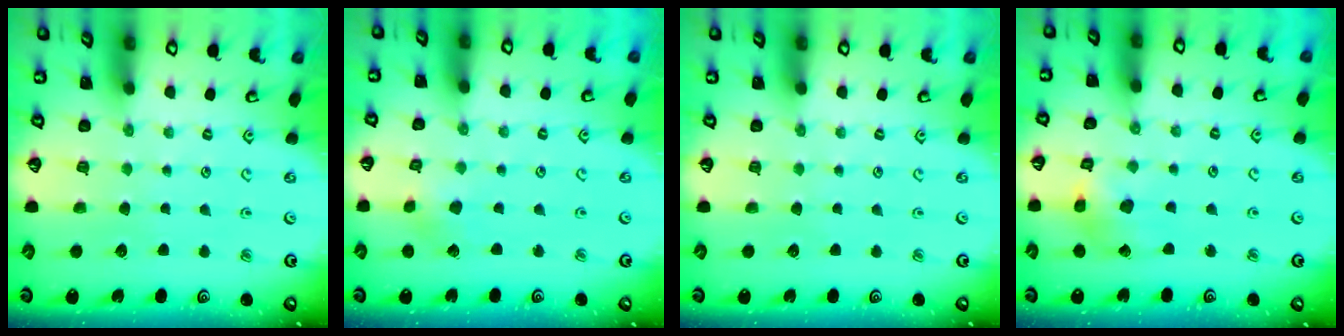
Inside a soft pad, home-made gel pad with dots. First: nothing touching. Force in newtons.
{"total": 3.0, "press": 3.0, "slide": 0.3}
{"total": 0.0}
{"total": 6.8, "press": 6.8, "slide": 0.7}